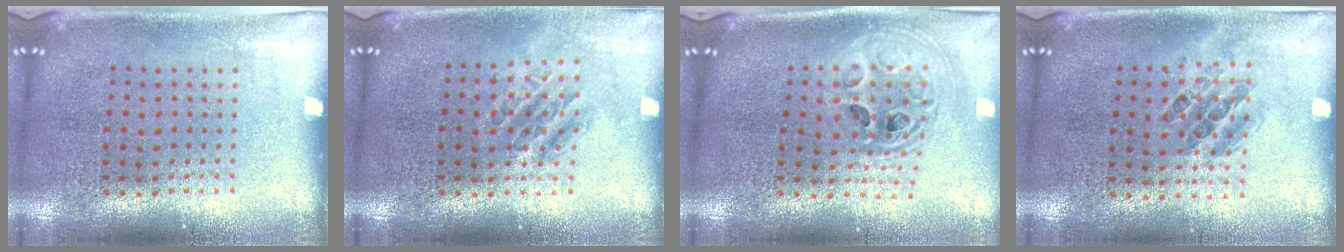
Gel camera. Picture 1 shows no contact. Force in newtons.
{"total": 1.1, "press": 1.0, "slide": 0.4}
{"total": 2.3, "press": 1.8, "slide": 1.4}
{"total": 0.9, "press": 0.8, "slide": 0.4}